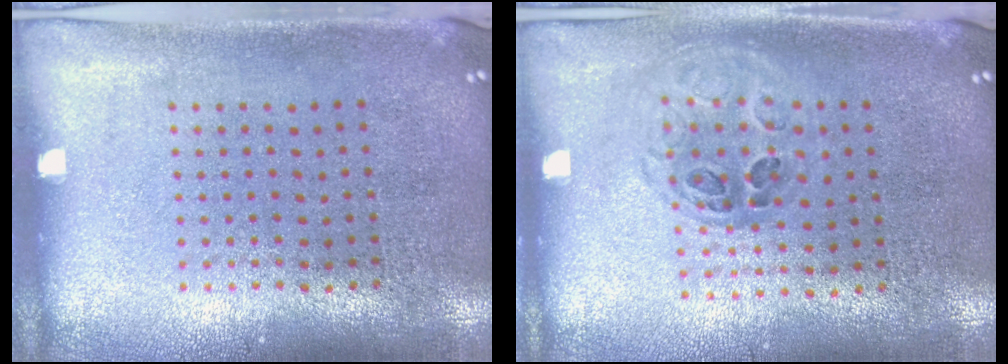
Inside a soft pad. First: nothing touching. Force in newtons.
{"total": 1.1, "press": 1.0, "slide": 0.4}